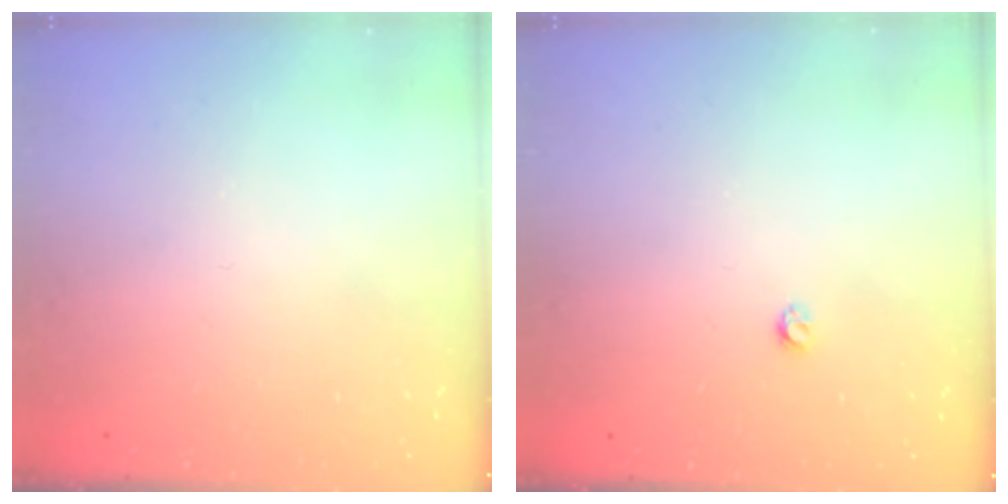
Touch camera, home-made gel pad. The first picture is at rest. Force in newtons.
{"total": 2.9, "press": 2.8, "slide": 0.5}